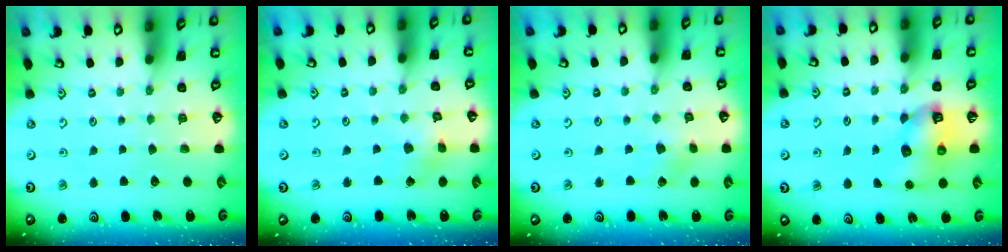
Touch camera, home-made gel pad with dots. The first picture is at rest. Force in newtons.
{"total": 2.3, "press": 2.3, "slide": 0.4}
{"total": 2.3, "press": 2.3, "slide": 0.4}
{"total": 8.5, "press": 8.4, "slide": 0.9}